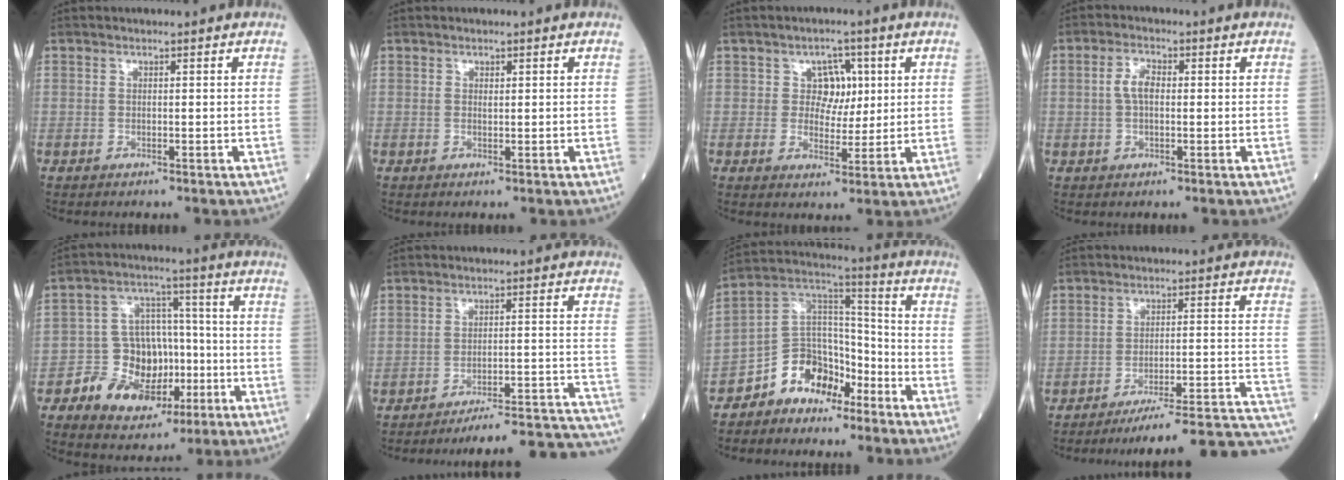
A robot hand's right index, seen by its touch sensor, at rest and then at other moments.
{"total": 0.6, "force": [0.3, 0.4, 0.3], "torque": [-0.004, -0.002, 0.004]}
{"total": 4.7, "force": [1.3, 3.7, 2.7], "torque": [-0.027, 0.007, 0.020]}
{"total": 3.4, "force": [0.2, 1.6, 3.0], "torque": [-0.064, 0.011, 0.003]}
{"total": 11.7, "force": [-4.2, 8.5, 6.9], "torque": [-0.121, 0.029, -0.059]}
{"total": 21.3, "force": [-20.8, -1.8, 4.3], "torque": [0.009, 0.003, -0.267]}
{"total": 10.0, "force": [-6.6, 6.5, 3.6], "torque": [-0.068, 0.054, -0.126]}
{"total": 19.4, "force": [-17.7, -0.7, 8.0], "torque": [-0.039, 0.014, -0.236]}